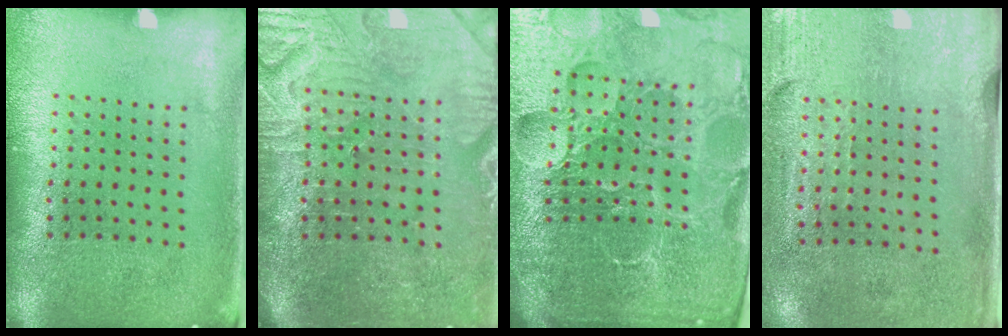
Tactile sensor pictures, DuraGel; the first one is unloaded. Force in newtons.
{"total": 4.0, "press": 3.8, "slide": 1.3}
{"total": 6.9, "press": 6.0, "slide": 3.2}
{"total": 3.0, "press": 2.5, "slide": 1.6}